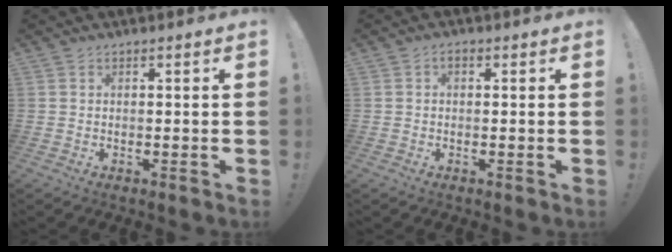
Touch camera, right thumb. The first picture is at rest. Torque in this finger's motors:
{"motor_torque": [0.24, 0.48, 0.41, 0.16, 0.00]}